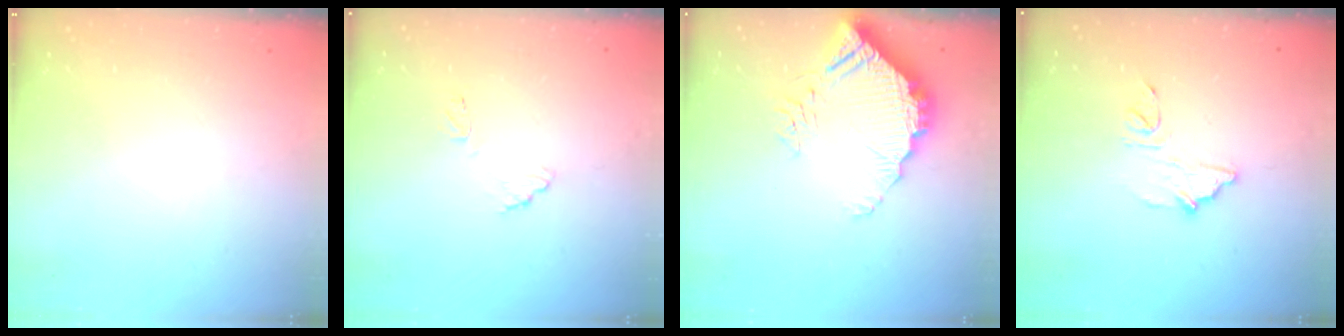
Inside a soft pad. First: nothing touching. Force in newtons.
{"total": 9.5, "press": 9.5, "slide": 0.6}
{"total": 11.8, "press": 11.8, "slide": 0.9}
{"total": 10.0, "press": 10.0, "slide": 0.7}